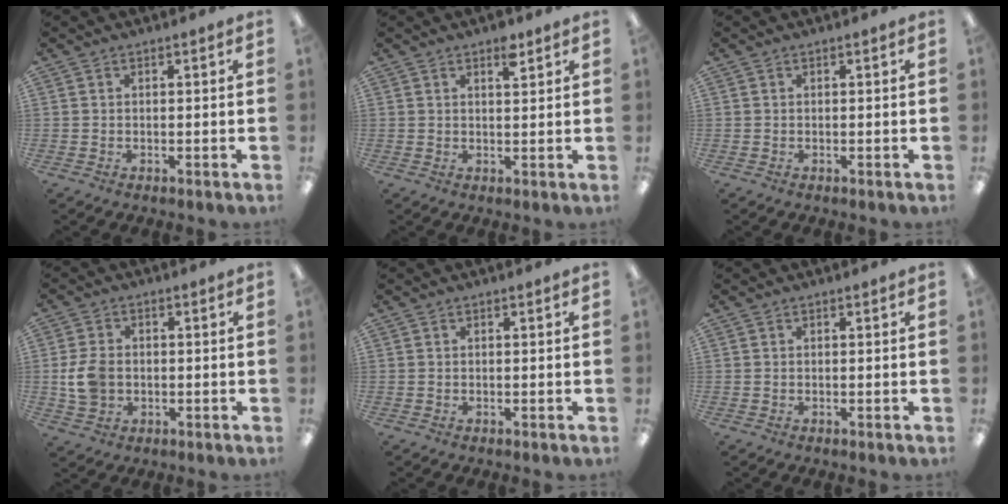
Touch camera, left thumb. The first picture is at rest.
{"total": 3.8, "force": [2.5, 1.4, 2.5], "torque": [-0.024, -0.010, 0.037]}
{"total": 0.0}
{"total": 7.4, "force": [-0.6, 5.8, 4.6], "torque": [-0.102, 0.005, -0.011]}
{"total": 0.0}
{"total": 0.0}